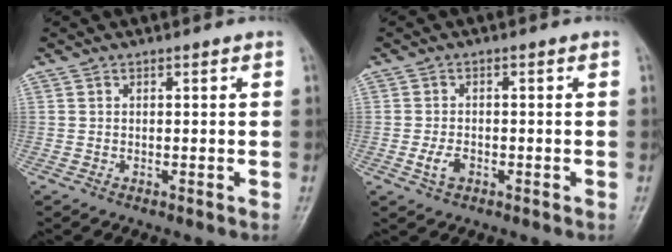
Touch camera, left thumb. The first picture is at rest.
{"total": 3.0, "force": [-1.1, 1.9, 2.1], "torque": [-0.041, 0.006, -0.020]}